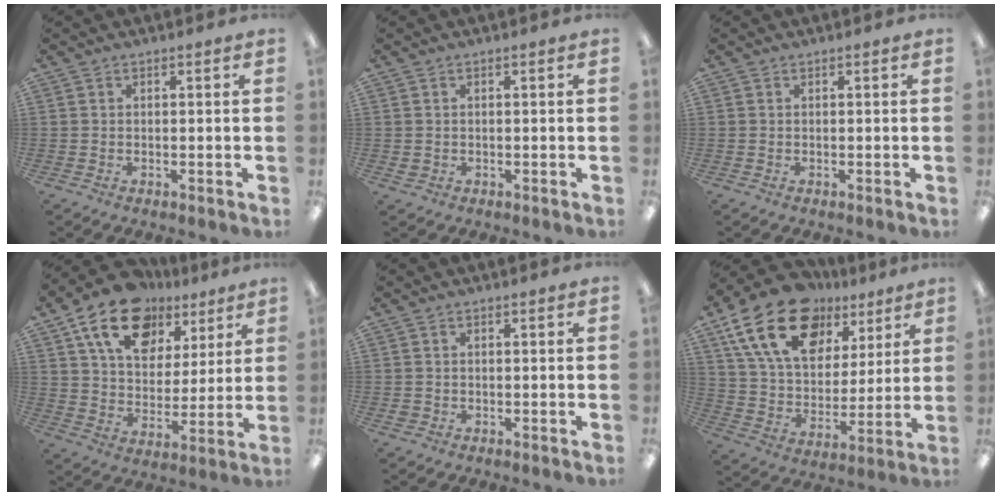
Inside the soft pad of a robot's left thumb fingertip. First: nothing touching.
{"total": 1.0, "force": [0.2, 0.9, 0.4], "torque": [-0.008, 0.004, 0.003]}
{"total": 0.0}
{"total": 17.6, "force": [10.3, 11.2, 8.7], "torque": [-0.148, -0.043, 0.190]}
{"total": 1.0, "force": [-0.1, 0.9, 0.2], "torque": [-0.005, 0.005, -0.004]}
{"total": 22.1, "force": [12.3, 13.7, 12.3], "torque": [-0.224, -0.055, 0.223]}